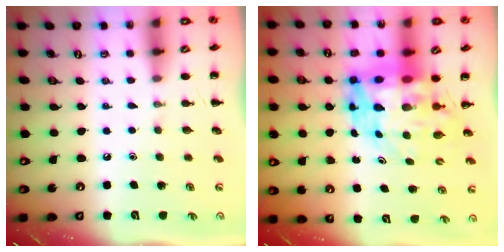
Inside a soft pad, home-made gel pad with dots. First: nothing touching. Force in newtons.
{"total": 12.5, "press": 11.9, "slide": 3.7}